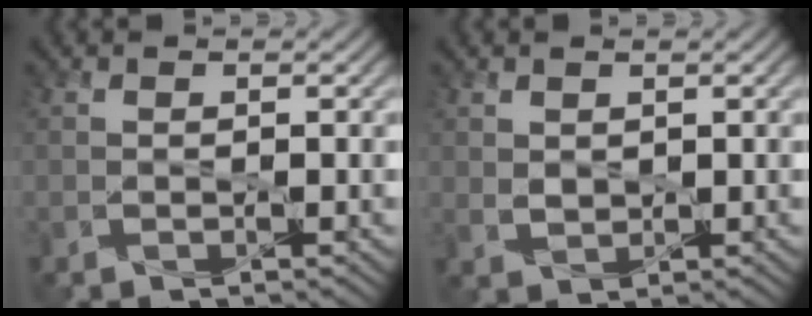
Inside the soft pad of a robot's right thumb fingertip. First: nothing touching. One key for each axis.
{"total": 1.8, "fx": 1.1, "fy": 1.2, "fz": 0.8, "tx": -0.020, "ty": -0.003, "tz": 0.025}